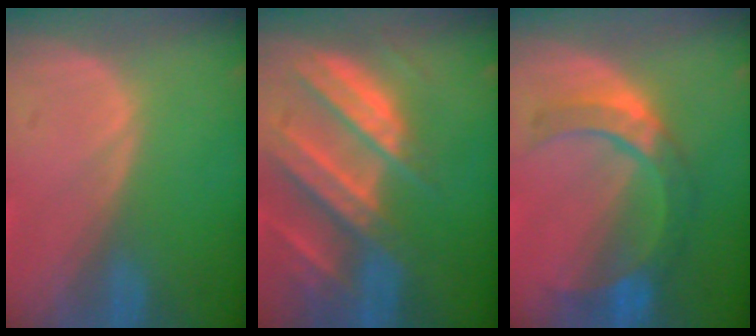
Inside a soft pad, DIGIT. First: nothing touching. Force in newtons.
{"total": 10.3, "press": 9.1, "slide": 4.8}
{"total": 7.2, "press": 7.1, "slide": 1.1}